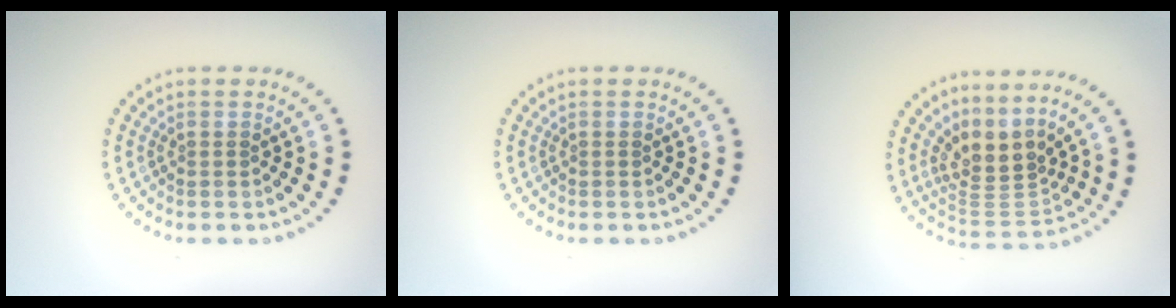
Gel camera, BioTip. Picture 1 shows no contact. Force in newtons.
{"total": 0.0}
{"total": 3.9, "press": 2.5, "slide": 3.0}